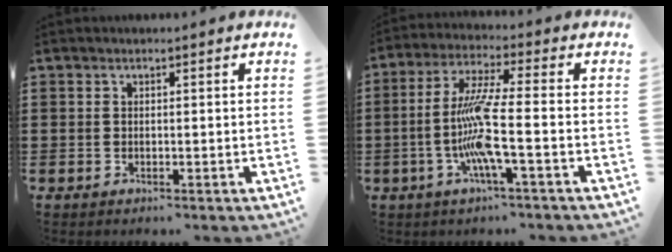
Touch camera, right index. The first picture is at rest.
{"total": 9.7, "force": [-2.6, 0.2, 9.4], "torque": [-0.209, -0.017, -0.062]}